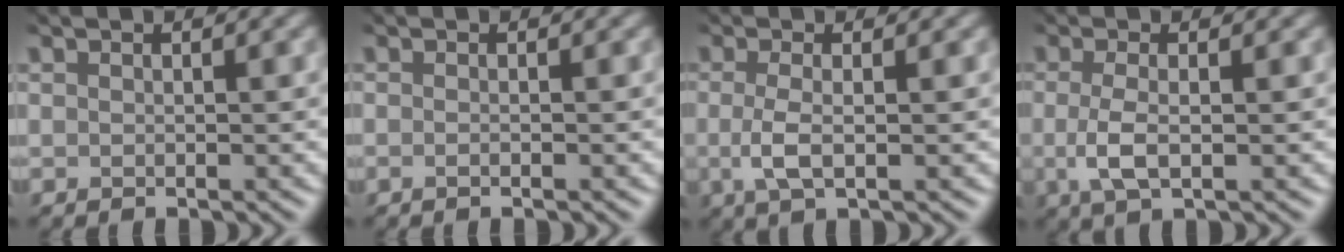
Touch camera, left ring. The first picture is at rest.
{"total": 1.4, "force": [0.1, 0.6, 1.3], "torque": [-0.011, -0.001, -0.021]}
{"total": 2.6, "force": [-1.1, 0.6, 2.3], "torque": [-0.051, -0.002, -0.012]}
{"total": 2.8, "force": [-1.1, 0.7, 2.5], "torque": [-0.056, -0.001, -0.012]}